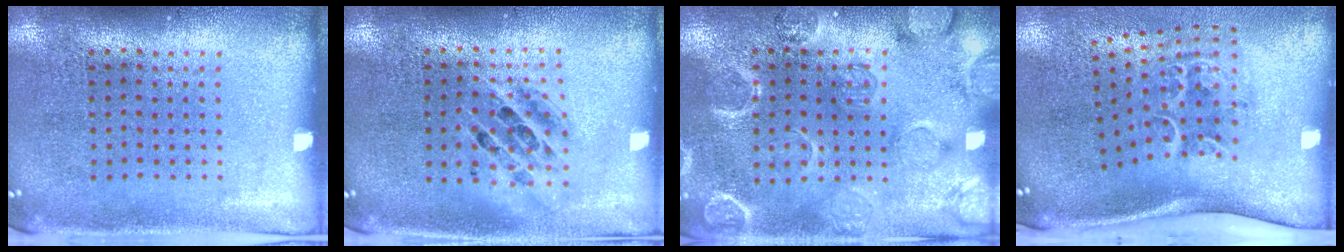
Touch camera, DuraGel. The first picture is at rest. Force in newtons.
{"total": 1.3, "press": 1.1, "slide": 0.6}
{"total": 2.4, "press": 2.3, "slide": 0.6}
{"total": 2.3, "press": 1.4, "slide": 1.9}